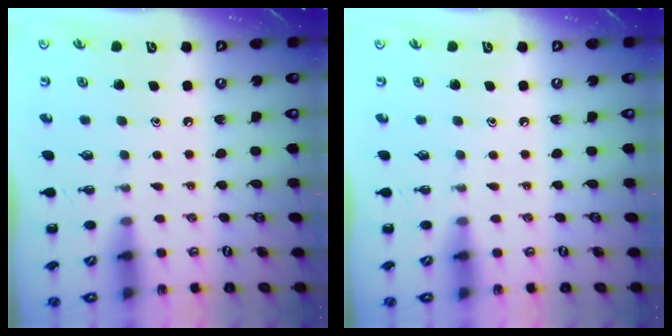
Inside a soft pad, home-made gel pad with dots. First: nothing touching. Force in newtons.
{"total": 0.0}